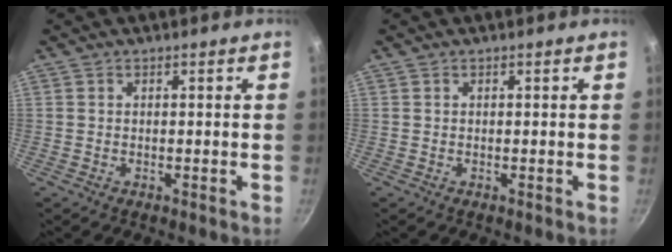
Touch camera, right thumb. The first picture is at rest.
{"total": 0.0}